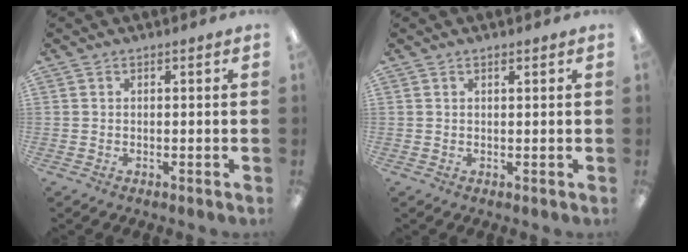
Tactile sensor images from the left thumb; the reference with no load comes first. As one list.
[{"total": 0.7, "force": [0.6, 0.2, 0.3], "torque": [-0.007, 0.001, 0.011]}]